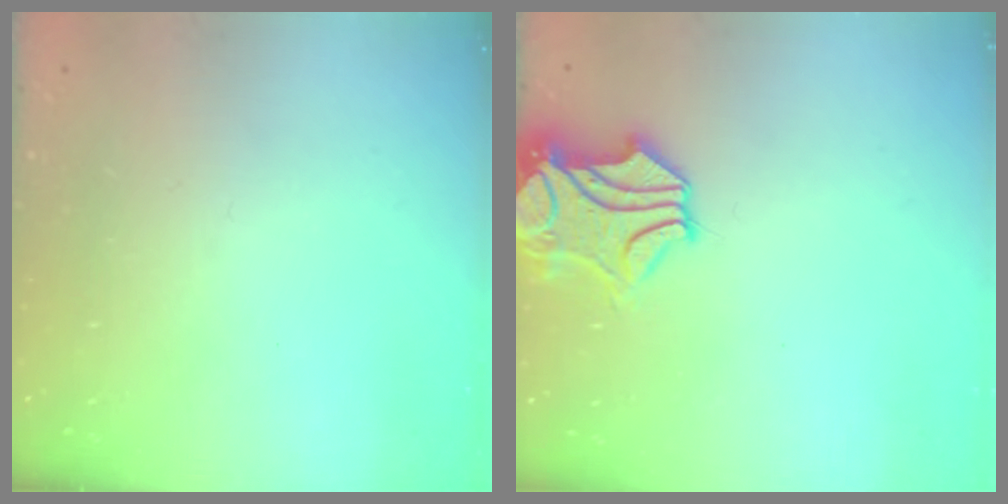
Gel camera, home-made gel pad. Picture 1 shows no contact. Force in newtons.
{"total": 2.2, "press": 1.8, "slide": 1.3}